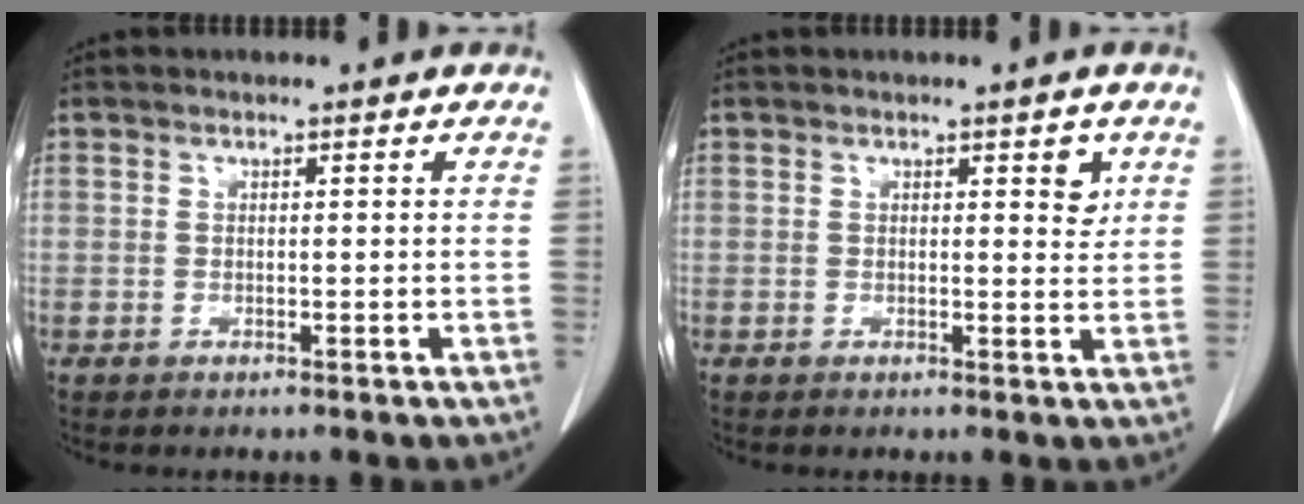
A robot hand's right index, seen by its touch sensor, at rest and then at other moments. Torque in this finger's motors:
{"motor_torque": [0.01, 0.09, 0.02, 0.01]}